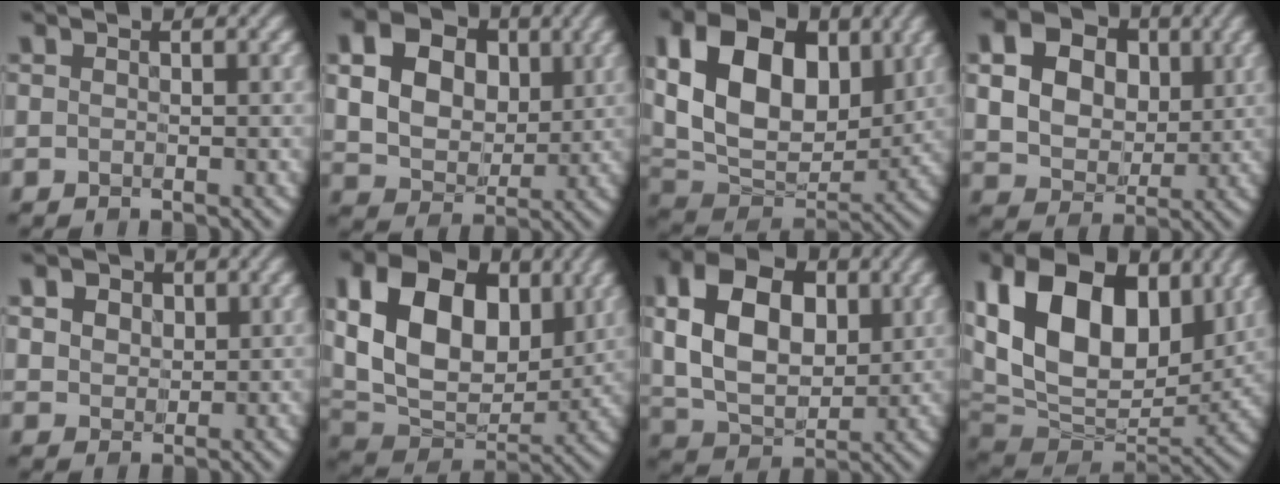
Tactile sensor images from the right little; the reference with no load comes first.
{"total": 15.2, "force": [5.0, 12.0, 7.9], "torque": [-0.180, 0.027, 0.100]}
{"total": 13.5, "force": [3.3, 9.0, 9.6], "torque": [-0.180, 0.013, 0.058]}
{"total": 17.8, "force": [6.1, 14.4, 8.6], "torque": [-0.195, 0.028, 0.105]}
{"total": 5.1, "force": [2.4, 3.7, 2.6], "torque": [-0.079, 0.007, 0.038]}
{"total": 13.8, "force": [3.3, 9.3, 9.7], "torque": [-0.188, 0.013, 0.059]}
{"total": 11.2, "force": [2.3, 7.3, 8.2], "torque": [-0.169, 0.013, 0.030]}
{"total": 16.5, "force": [5.0, 11.2, 11.0], "torque": [-0.223, 0.021, 0.094]}